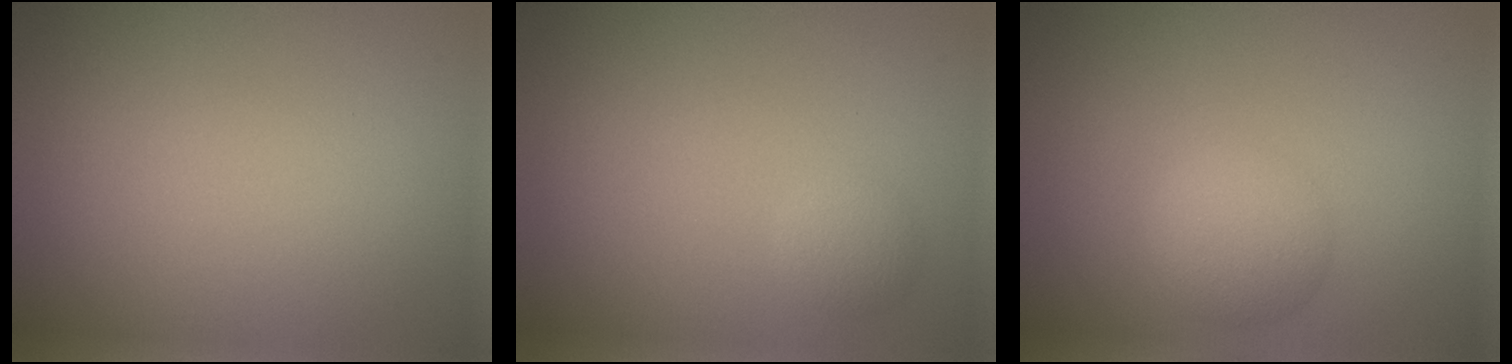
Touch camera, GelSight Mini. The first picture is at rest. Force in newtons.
{"total": 1.3, "press": 1.3, "slide": 0.0}
{"total": 3.0, "press": 3.0, "slide": 0.2}